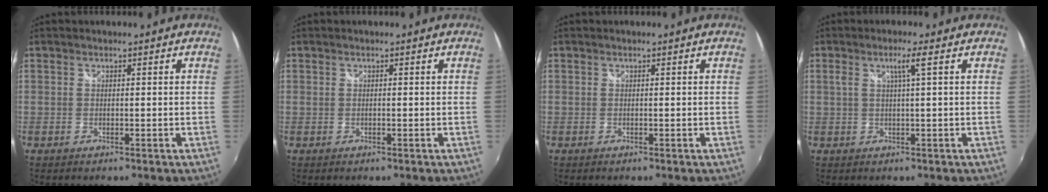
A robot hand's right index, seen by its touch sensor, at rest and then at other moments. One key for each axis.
{"total": 0.0}
{"total": 0.0}
{"total": 2.8, "fx": 0.9, "fy": -0.6, "fz": 2.6, "tx": -0.051, "ty": -0.001, "tz": 0.018}